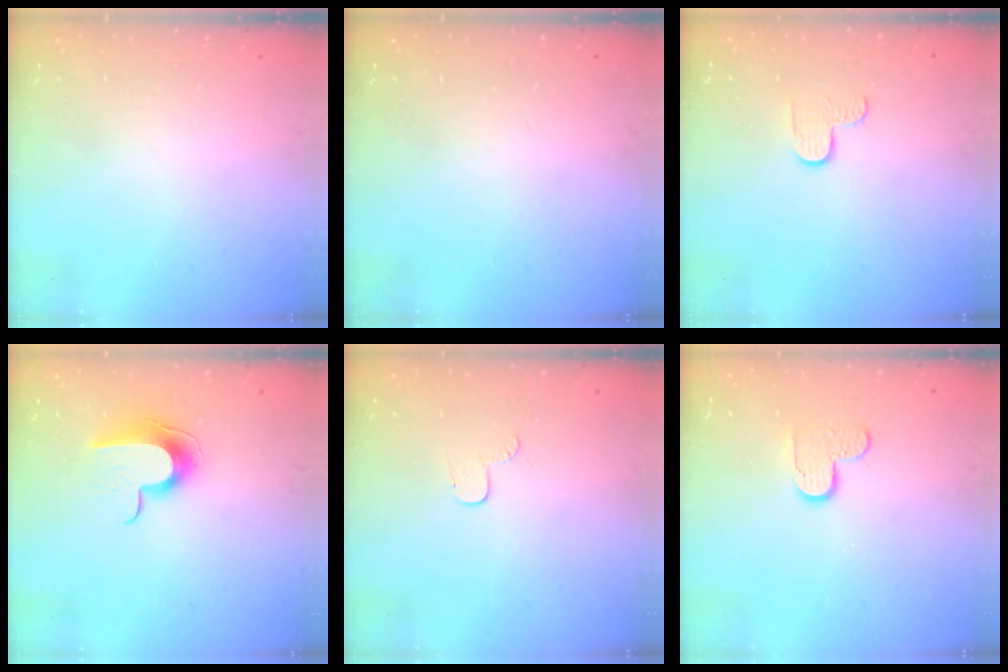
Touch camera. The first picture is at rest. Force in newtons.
{"total": 0.0}
{"total": 2.9, "press": 2.9, "slide": 0.3}
{"total": 9.9, "press": 9.9, "slide": 0.1}
{"total": 4.0, "press": 4.0, "slide": 0.4}
{"total": 5.5, "press": 5.5, "slide": 0.5}